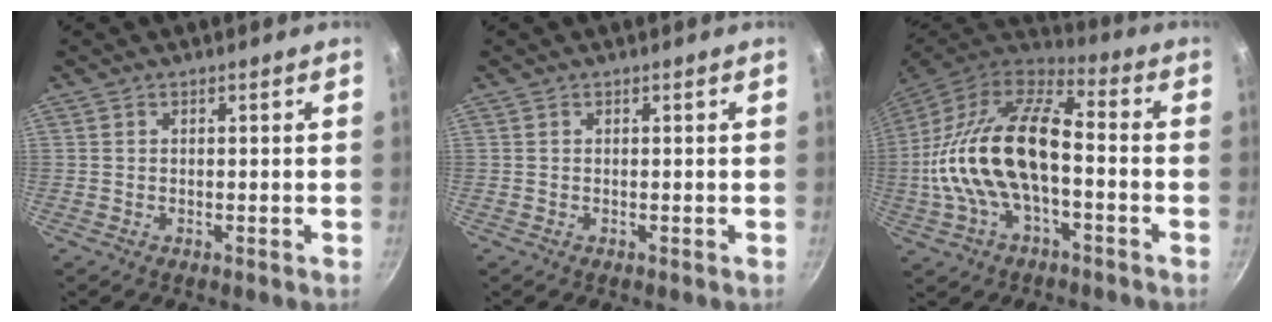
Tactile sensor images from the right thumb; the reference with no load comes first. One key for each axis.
{"total": 0.0}
{"total": 21.4, "fx": -2.5, "fy": 10.5, "fz": 18.5, "tx": -0.344, "ty": 0.038, "tz": -0.058}